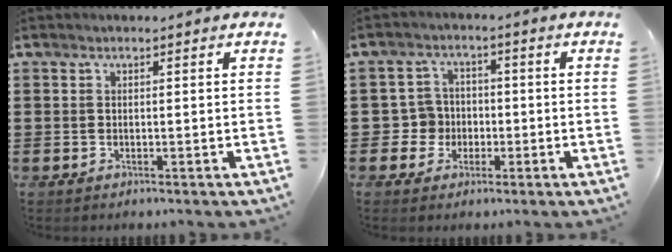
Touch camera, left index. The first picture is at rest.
{"total": 4.4, "force": [-0.9, 4.2, 0.8], "torque": [-0.032, 0.010, -0.019]}